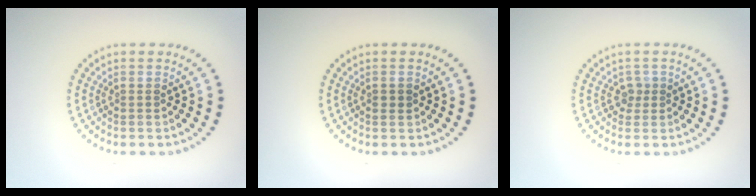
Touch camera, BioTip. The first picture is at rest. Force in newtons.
{"total": 0.8, "press": 0.7, "slide": 0.2}
{"total": 1.2, "press": 0.9, "slide": 0.7}